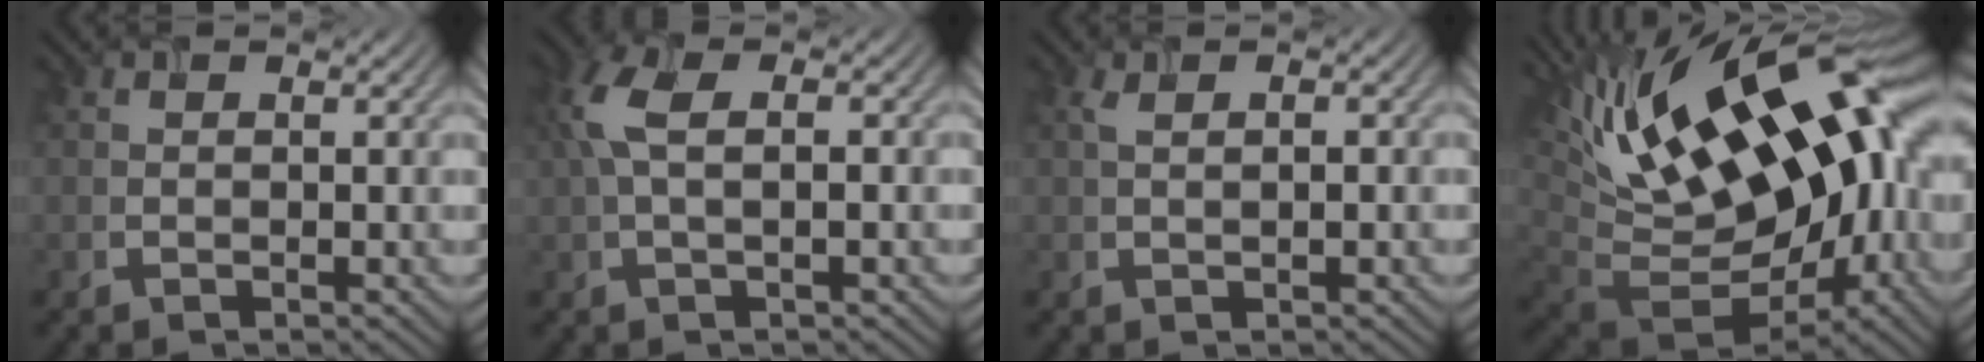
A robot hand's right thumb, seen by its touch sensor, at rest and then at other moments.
{"total": 5.2, "force": [0.7, 2.1, 4.7], "torque": [-0.116, 0.011, 0.009]}
{"total": 2.1, "force": [0.3, 0.6, 2.0], "torque": [-0.039, 0.002, 0.007]}
{"total": 21.8, "force": [5.8, 10.4, 18.2], "torque": [-0.336, 0.024, 0.112]}